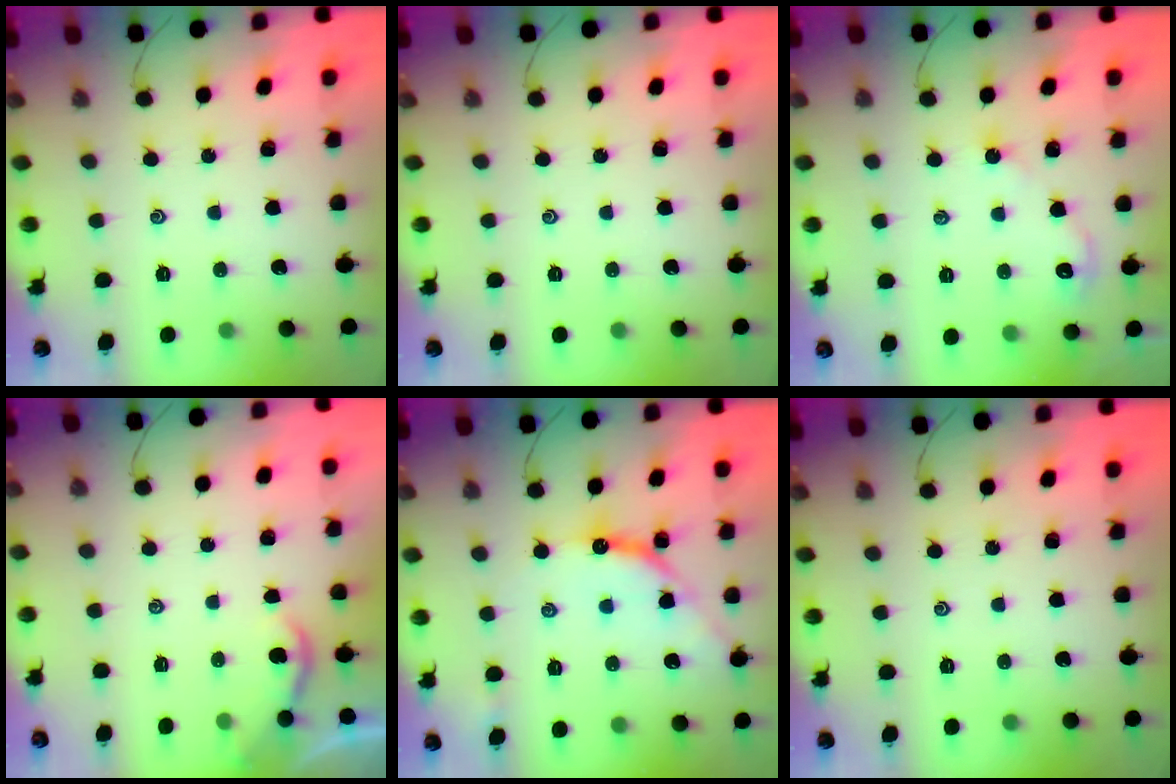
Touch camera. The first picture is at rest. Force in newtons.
{"total": 0.0}
{"total": 2.5, "press": 2.5, "slide": 0.4}
{"total": 1.6, "press": 1.6, "slide": 0.2}
{"total": 10.2, "press": 10.2, "slide": 0.8}
{"total": 0.0}